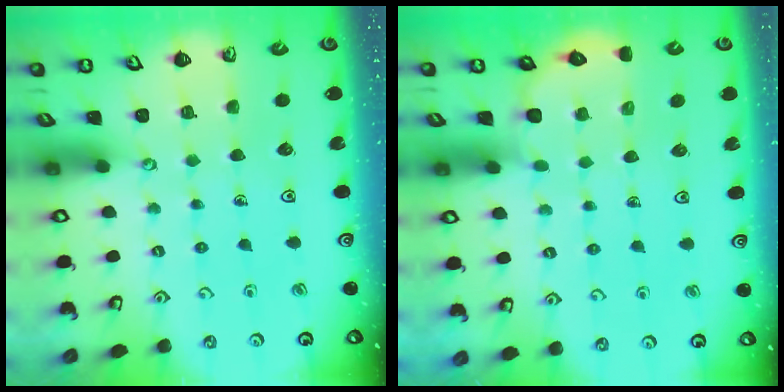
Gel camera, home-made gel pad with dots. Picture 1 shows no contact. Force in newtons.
{"total": 2.7, "press": 2.7, "slide": 0.5}